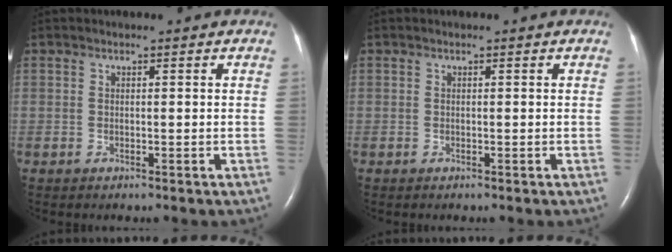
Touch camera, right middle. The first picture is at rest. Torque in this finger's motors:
{"motor_torque": [0.07, -0.13, 0.00, 0.00]}